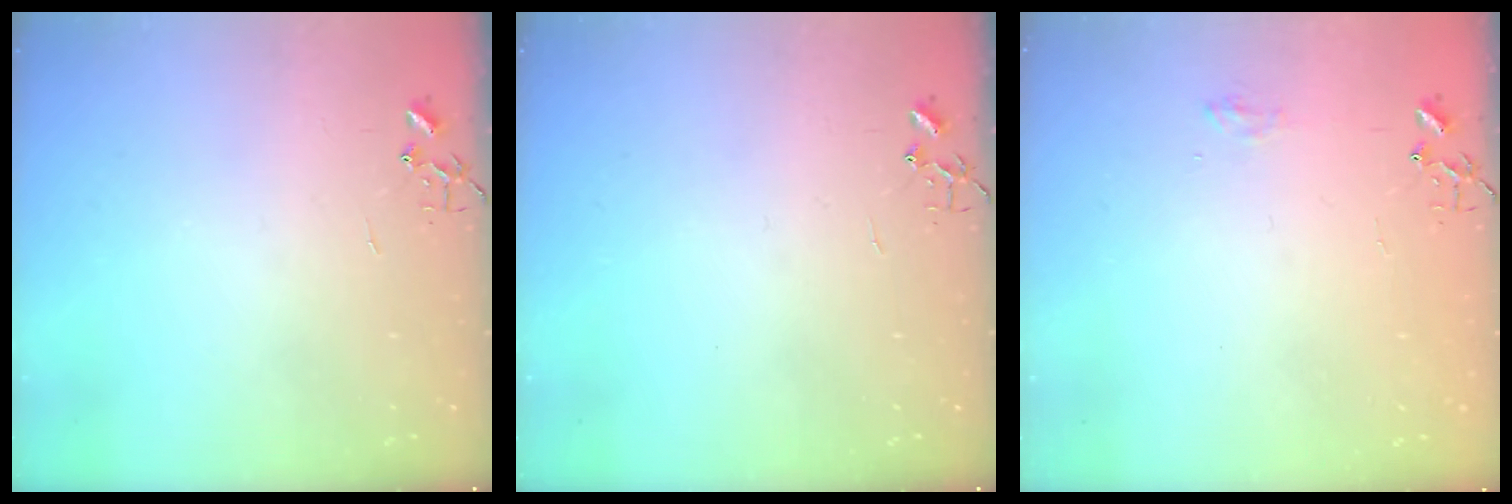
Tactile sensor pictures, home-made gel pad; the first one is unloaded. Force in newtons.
{"total": 0.0}
{"total": 6.0, "press": 5.9, "slide": 0.8}